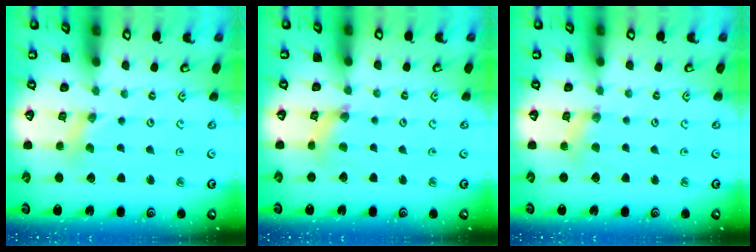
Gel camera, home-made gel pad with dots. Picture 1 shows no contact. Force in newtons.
{"total": 2.4, "press": 2.4, "slide": 0.2}
{"total": 2.7, "press": 2.7, "slide": 0.3}